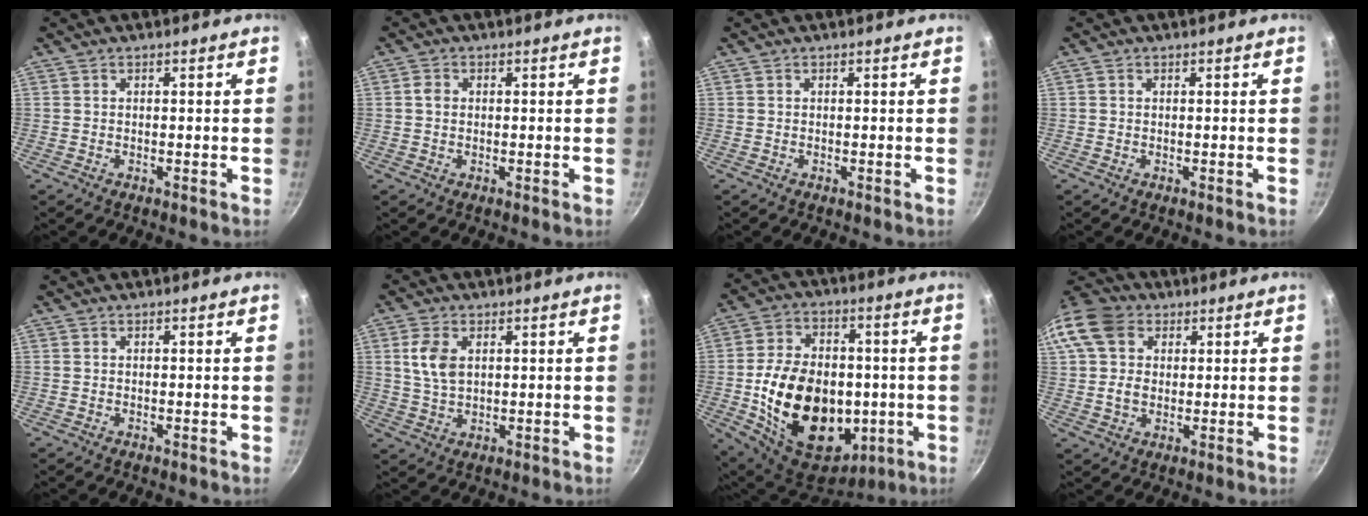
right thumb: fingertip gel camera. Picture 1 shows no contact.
{"total": 1.8, "force": [0.2, 1.5, 1.0], "torque": [-0.014, 0.004, 0.000]}
{"total": 0.0}
{"total": 0.0}
{"total": 0.0}
{"total": 6.3, "force": [1.7, 3.9, 4.6], "torque": [-0.086, -0.004, 0.034]}
{"total": 25.8, "force": [-3.2, 17.8, 18.3], "torque": [-0.290, 0.013, -0.035]}
{"total": 13.8, "force": [3.9, 10.9, 7.6], "torque": [-0.148, 0.017, 0.061]}